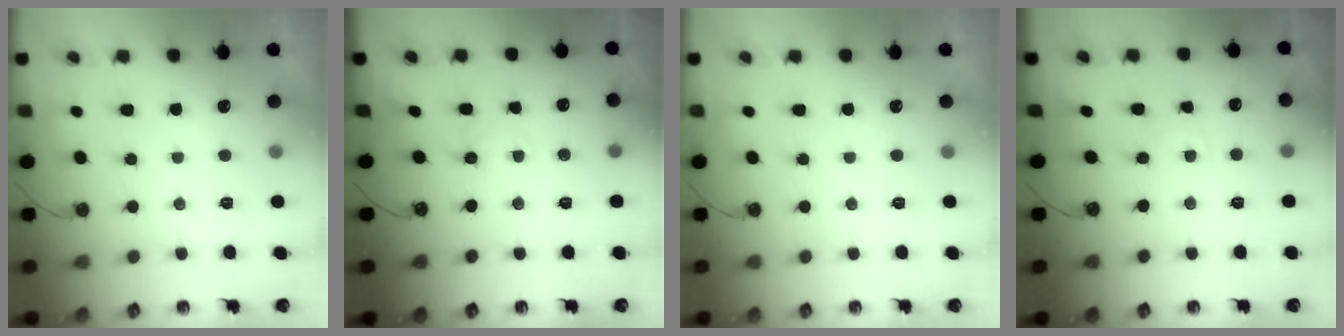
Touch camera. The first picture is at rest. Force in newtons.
{"total": 2.5, "press": 2.5, "slide": 0.3}
{"total": 0.0}
{"total": 2.5, "press": 2.5, "slide": 0.5}